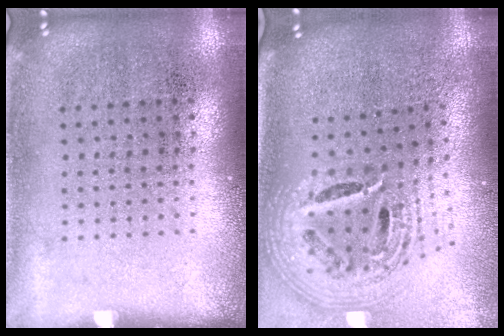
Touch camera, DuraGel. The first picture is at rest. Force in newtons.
{"total": 2.7, "press": 1.9, "slide": 1.9}